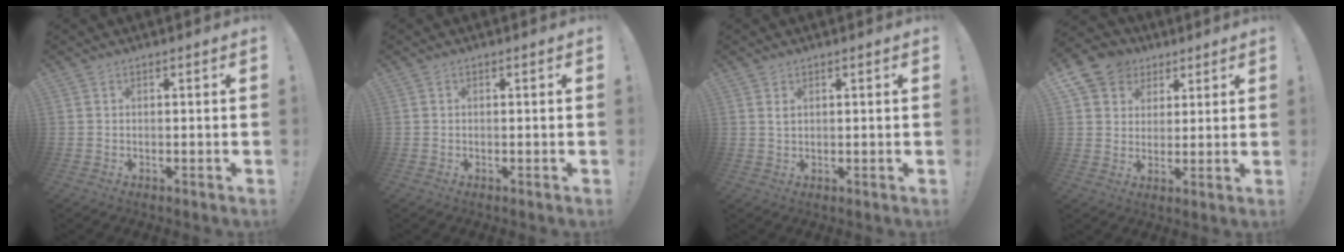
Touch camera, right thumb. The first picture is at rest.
{"total": 0.0}
{"total": 1.4, "force": [1.0, 0.8, 0.6], "torque": [-0.007, -0.002, 0.018]}
{"total": 10.1, "force": [4.8, 8.4, 2.7], "torque": [-0.042, -0.025, 0.100]}